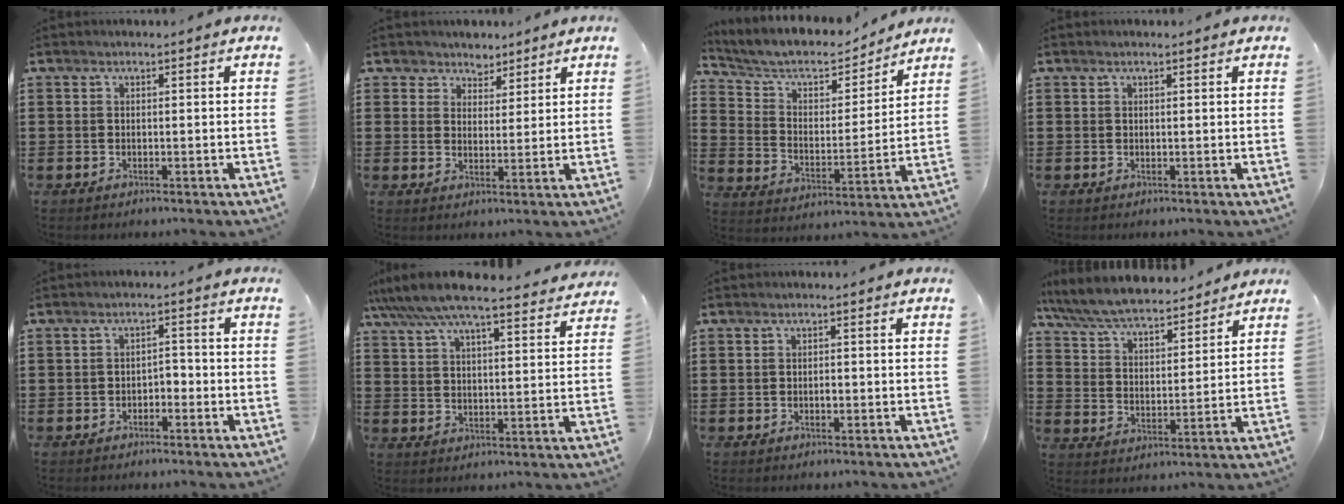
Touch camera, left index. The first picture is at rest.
{"total": 3.8, "force": [3.0, 2.3, -0.2], "torque": [-0.016, 0.002, 0.055]}
{"total": 7.0, "force": [6.0, 2.7, 2.4], "torque": [-0.080, -0.036, 0.101]}
{"total": 0.6, "force": [0.3, -0.1, 0.5], "torque": [-0.009, -0.001, 0.007]}
{"total": 1.9, "force": [-1.6, 0.8, 0.5], "torque": [-0.018, 0.004, -0.037]}
{"total": 7.7, "force": [7.0, 0.4, 3.2], "torque": [-0.089, -0.037, 0.123]}
{"total": 0.9, "force": [-0.2, 0.4, 0.8], "torque": [-0.016, -0.001, -0.003]}
{"total": 7.5, "force": [7.0, 1.0, 2.3], "torque": [-0.076, -0.035, 0.125]}